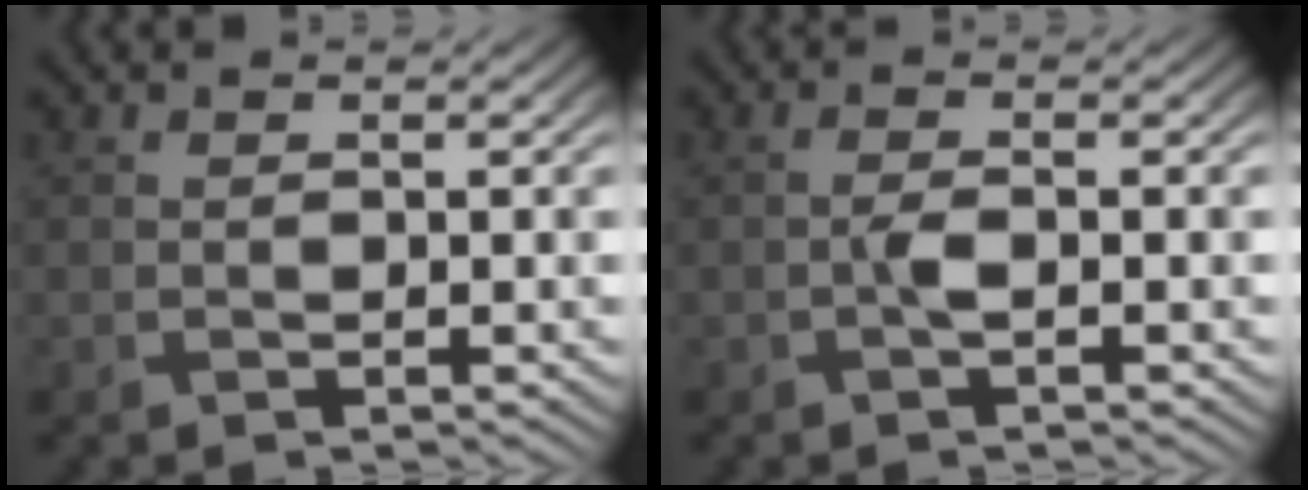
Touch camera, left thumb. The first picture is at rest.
{"total": 1.3, "force": [-0.3, 0.4, 1.2], "torque": [-0.027, 0.002, -0.009]}